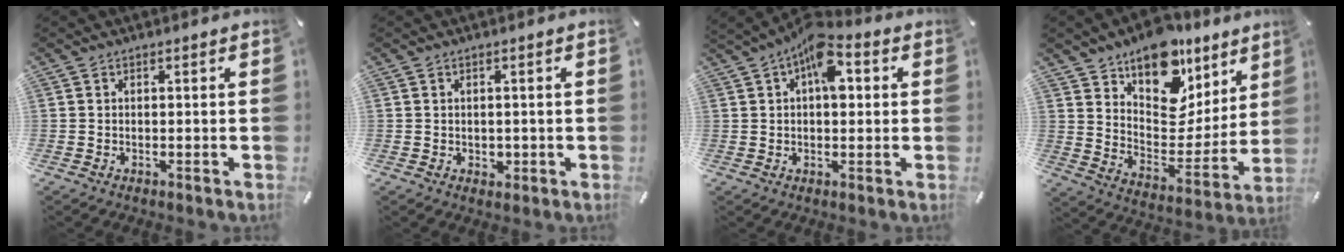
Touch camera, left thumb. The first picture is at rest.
{"total": 1.6, "force": [-0.1, 1.5, 0.6], "torque": [-0.012, 0.003, -0.003]}
{"total": 9.5, "force": [3.1, 5.3, 7.3], "torque": [-0.092, -0.012, 0.050]}
{"total": 16.1, "force": [12.5, 9.0, 4.8], "torque": [-0.061, -0.116, 0.222]}